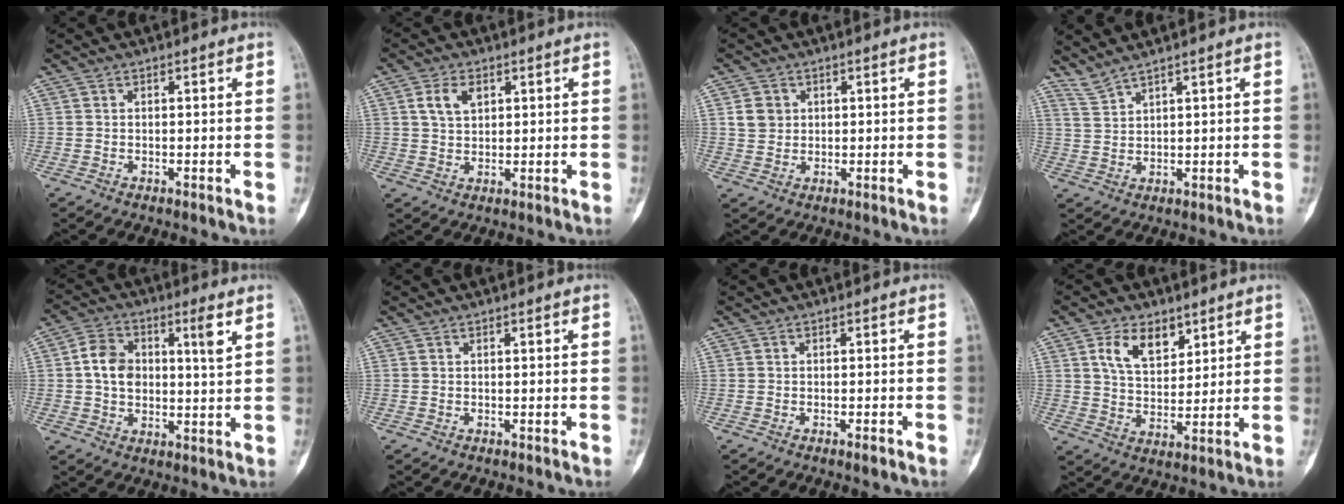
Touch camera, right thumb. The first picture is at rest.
{"total": 5.0, "force": [1.9, 3.3, 3.3], "torque": [-0.048, -0.002, 0.034]}
{"total": 3.8, "force": [1.0, 3.4, 1.5], "torque": [-0.011, 0.000, 0.020]}
{"total": 3.3, "force": [3.0, -0.3, 1.2], "torque": [-0.033, -0.014, 0.072]}
{"total": 10.1, "force": [2.8, 5.3, 8.2], "torque": [-0.120, 0.007, 0.044]}
{"total": 0.0}
{"total": 1.5, "force": [-0.9, 0.5, 1.1], "torque": [-0.014, -0.001, -0.013]}
{"total": 8.9, "force": [4.6, 5.3, 5.4], "torque": [-0.070, -0.025, 0.084]}